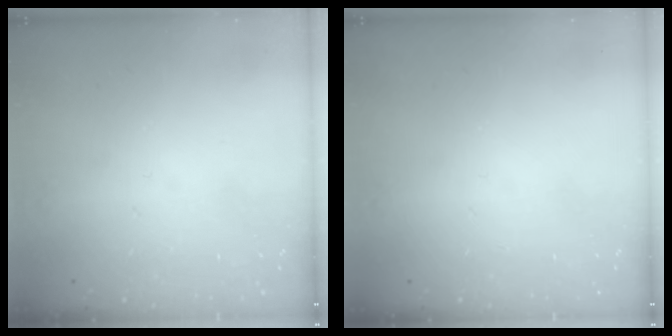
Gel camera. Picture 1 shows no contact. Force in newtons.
{"total": 0.0}